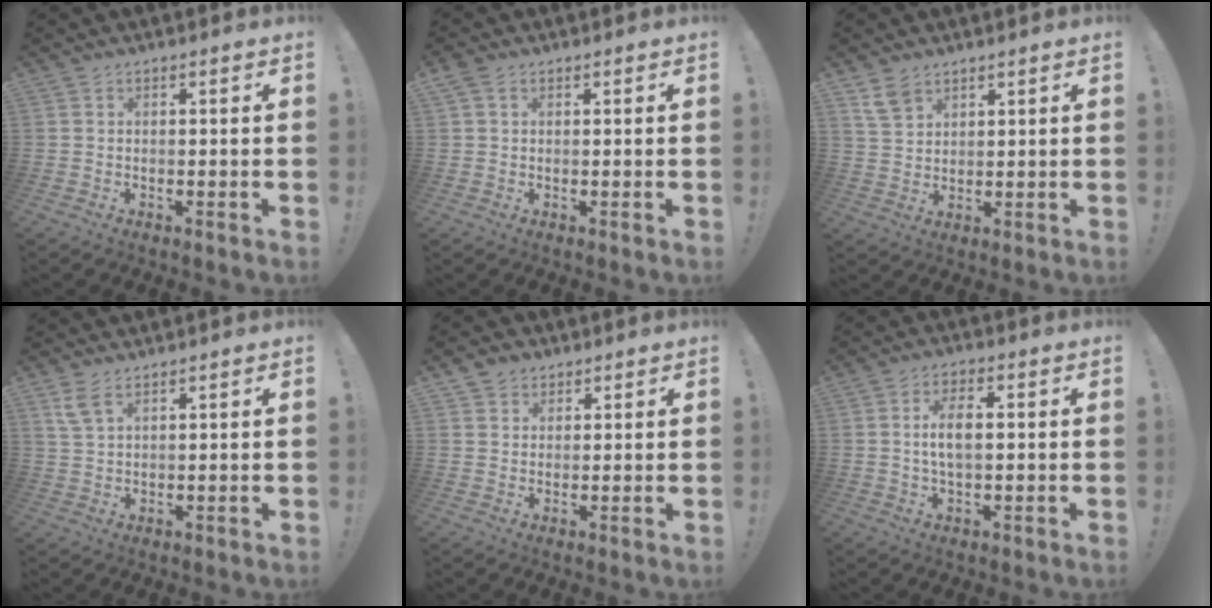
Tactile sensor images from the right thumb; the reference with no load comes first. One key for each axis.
{"total": 2.1, "fx": 1.0, "fy": 1.3, "fz": 1.3, "tx": -0.020, "ty": 0.001, "tz": 0.018}
{"total": 5.9, "fx": 4.2, "fy": 3.3, "fz": 2.3, "tx": -0.040, "ty": -0.018, "tz": 0.083}
{"total": 4.9, "fx": 3.4, "fy": 1.6, "fz": 3.2, "tx": -0.060, "ty": -0.013, "tz": 0.064}
{"total": 3.6, "fx": 2.3, "fy": 2.7, "fz": 0.3, "tx": 0.000, "ty": -0.012, "tz": 0.040}
{"total": 6.7, "fx": 0.5, "fy": 3.0, "fz": 5.9, "tx": -0.096, "ty": 0.001, "tz": 0.005}